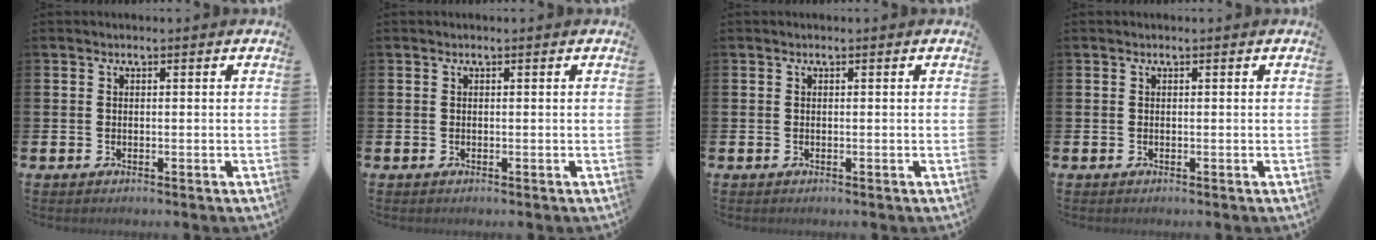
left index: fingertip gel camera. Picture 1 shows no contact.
{"total": 0.0}
{"total": 0.0}
{"total": 0.0}